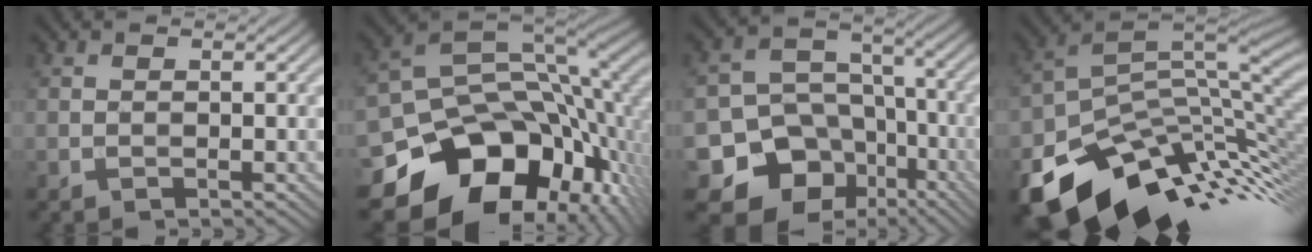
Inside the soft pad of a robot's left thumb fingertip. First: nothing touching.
{"total": 16.9, "force": [-7.0, 11.9, 9.8], "torque": [-0.189, -0.054, -0.091]}
{"total": 14.3, "force": [-7.4, 11.7, 3.7], "torque": [-0.094, -0.029, -0.139]}
{"total": 15.8, "force": [-7.9, 8.3, 10.9], "torque": [-0.200, -0.033, -0.128]}